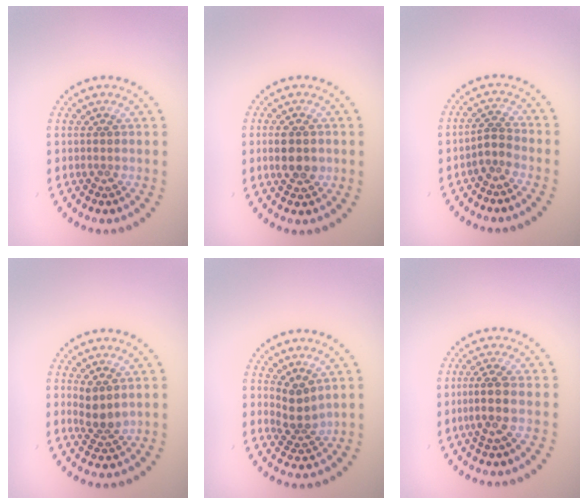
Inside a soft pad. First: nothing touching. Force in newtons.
{"total": 3.3, "press": 3.3, "slide": 0.2}
{"total": 1.6, "press": 1.2, "slide": 1.1}
{"total": 2.4, "press": 1.9, "slide": 1.5}
{"total": 2.5, "press": 1.8, "slide": 1.7}
{"total": 2.4, "press": 1.9, "slide": 1.4}